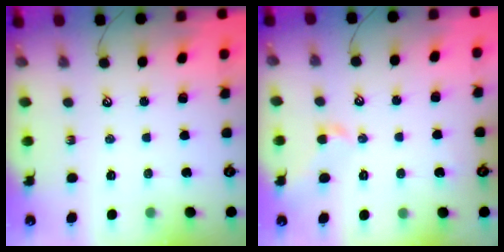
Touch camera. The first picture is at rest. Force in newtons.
{"total": 1.4, "press": 1.3, "slide": 0.6}